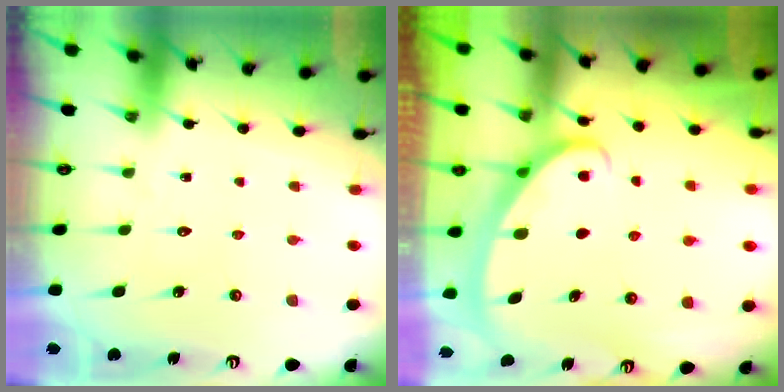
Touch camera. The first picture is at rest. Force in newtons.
{"total": 2.7, "press": 2.7, "slide": 0.3}